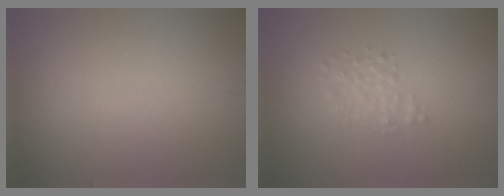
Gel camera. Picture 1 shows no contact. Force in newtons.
{"total": 1.6, "press": 1.6, "slide": 0.0}